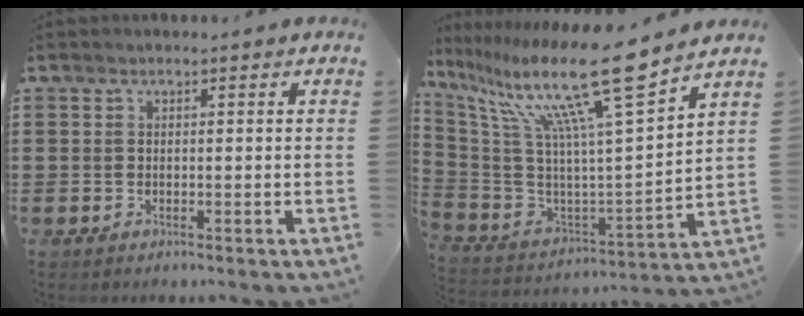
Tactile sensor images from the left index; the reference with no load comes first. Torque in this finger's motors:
{"motor_torque": [0.55, -1.38, 1.06, 0.21]}